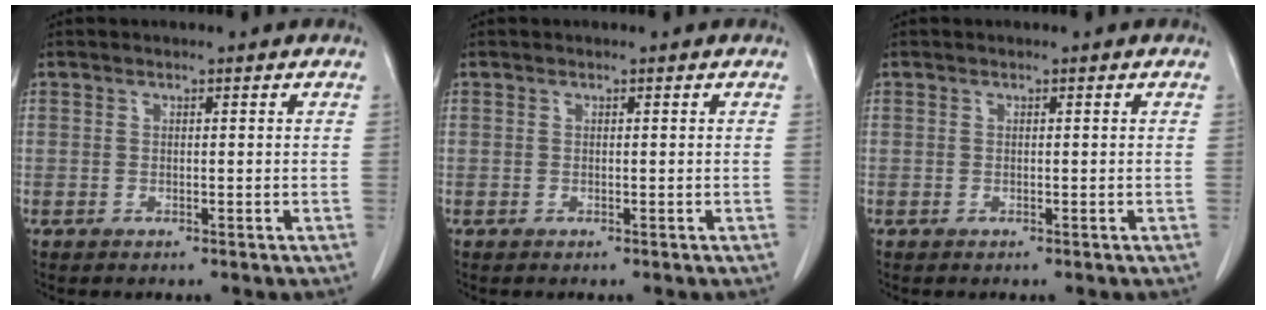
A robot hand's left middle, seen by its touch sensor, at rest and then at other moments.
{"total": 0.0}
{"total": 0.0}